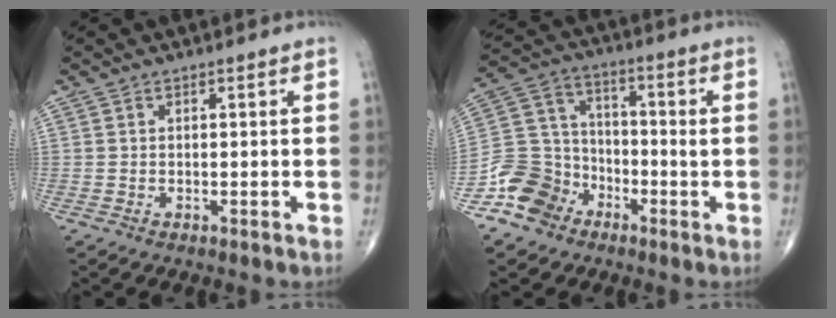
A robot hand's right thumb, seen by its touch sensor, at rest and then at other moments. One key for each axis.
{"total": 11.1, "fx": -6.1, "fy": 8.7, "fz": 3.3, "tx": -0.041, "ty": 0.057, "tz": -0.123}